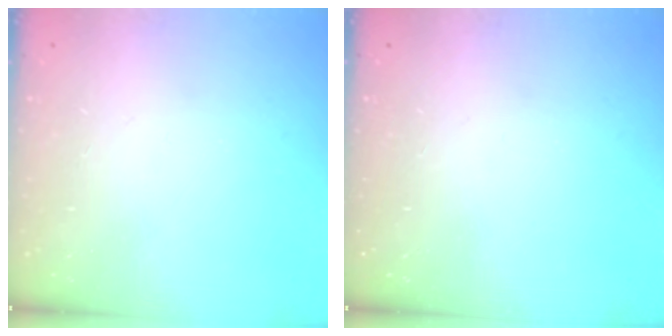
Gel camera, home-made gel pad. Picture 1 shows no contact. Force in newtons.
{"total": 0.0}